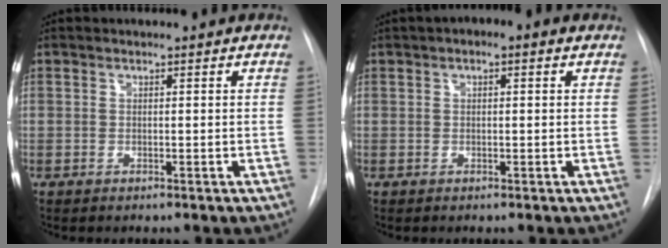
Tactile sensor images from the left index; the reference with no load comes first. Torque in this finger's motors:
{"motor_torque": [0.31, -0.52, -0.08, 0.03]}